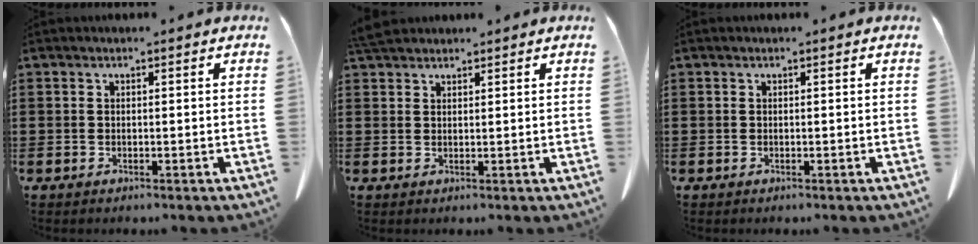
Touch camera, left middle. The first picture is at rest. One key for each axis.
{"total": 2.8, "fx": 2.6, "fy": 0.7, "fz": 1.0, "tx": -0.027, "ty": 0.001, "tz": 0.051}
{"total": 0.0}